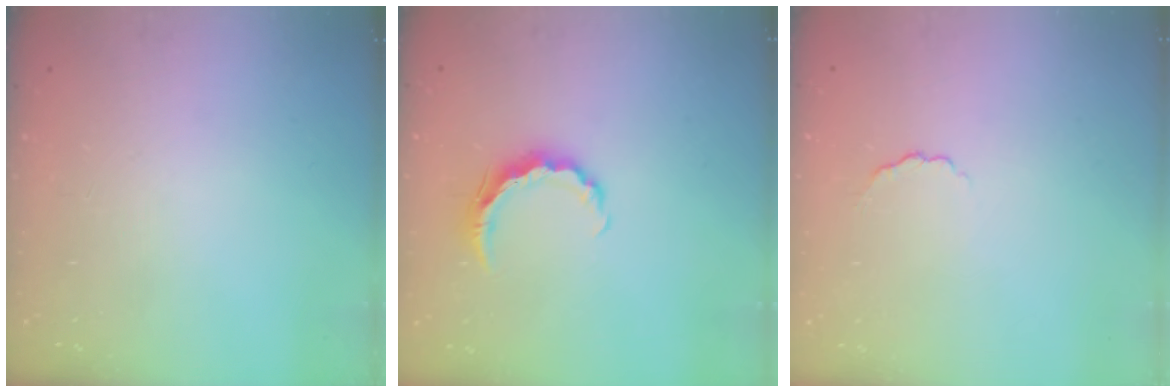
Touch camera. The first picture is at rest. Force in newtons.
{"total": 7.1, "press": 7.0, "slide": 0.7}
{"total": 2.6, "press": 2.5, "slide": 0.8}